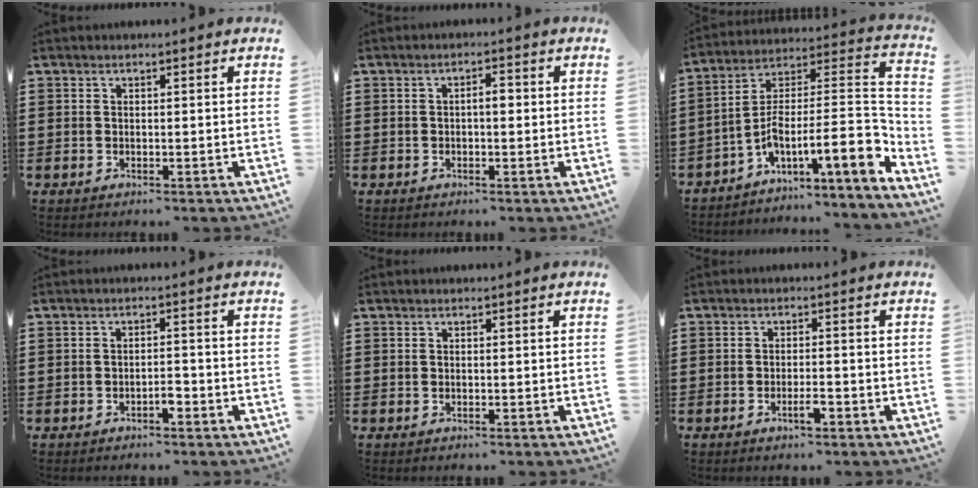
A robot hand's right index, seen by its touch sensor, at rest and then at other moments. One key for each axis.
{"total": 2.2, "fx": -0.2, "fy": 0.7, "fz": 2.1, "tx": -0.039, "ty": 0.003, "tz": -0.005}
{"total": 11.7, "fx": -4.3, "fy": 2.4, "fz": 10.6, "tx": -0.183, "ty": -0.041, "tz": -0.086}
{"total": 2.0, "fx": -1.1, "fy": 0.6, "fz": 1.5, "tx": -0.030, "ty": 0.001, "tz": -0.021}
{"total": 0.0}
{"total": 2.5, "fx": -1.4, "fy": 0.5, "fz": 2.1, "tx": -0.043, "ty": -0.002, "tz": -0.027}